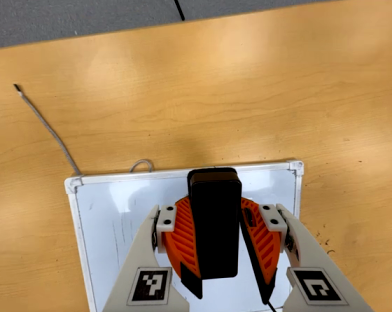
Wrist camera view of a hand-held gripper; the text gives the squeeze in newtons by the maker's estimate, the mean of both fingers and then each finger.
{"total": 8.2, "left": 8.7, "right": 7.6}